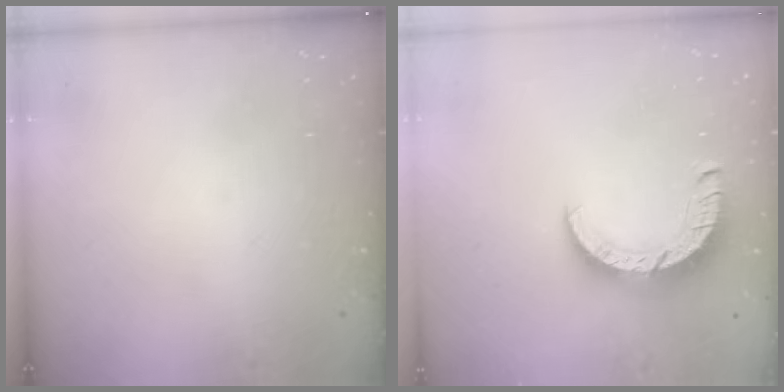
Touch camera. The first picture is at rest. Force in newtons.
{"total": 8.5, "press": 8.5, "slide": 0.8}